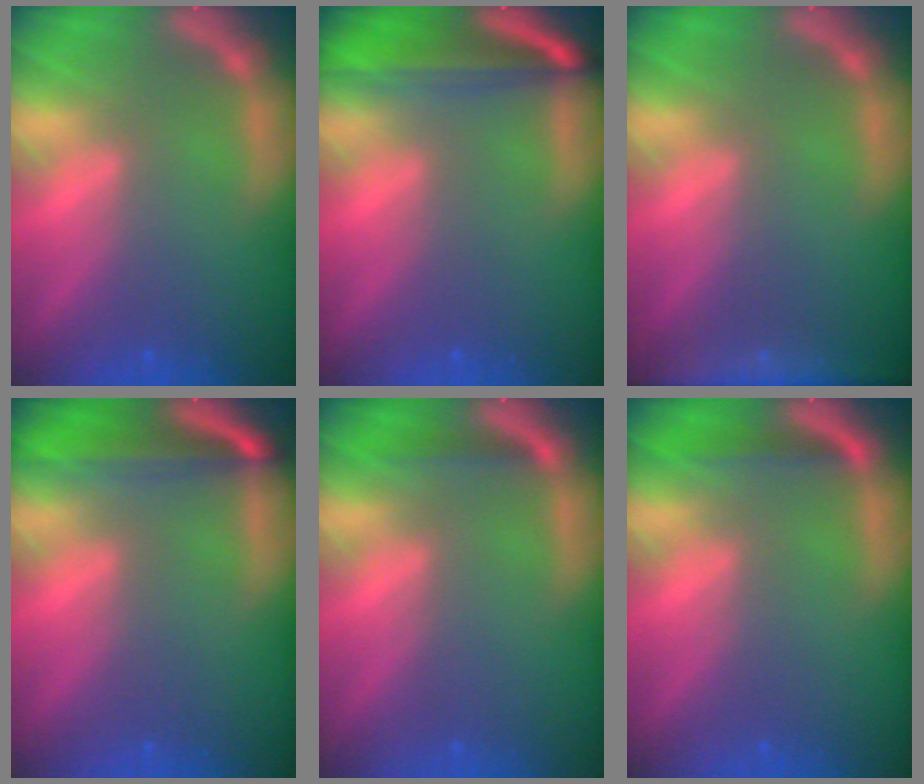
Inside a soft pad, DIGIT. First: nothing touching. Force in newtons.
{"total": 7.1}
{"total": 6.5}
{"total": 5.5}
{"total": 1.4}
{"total": 1.9}